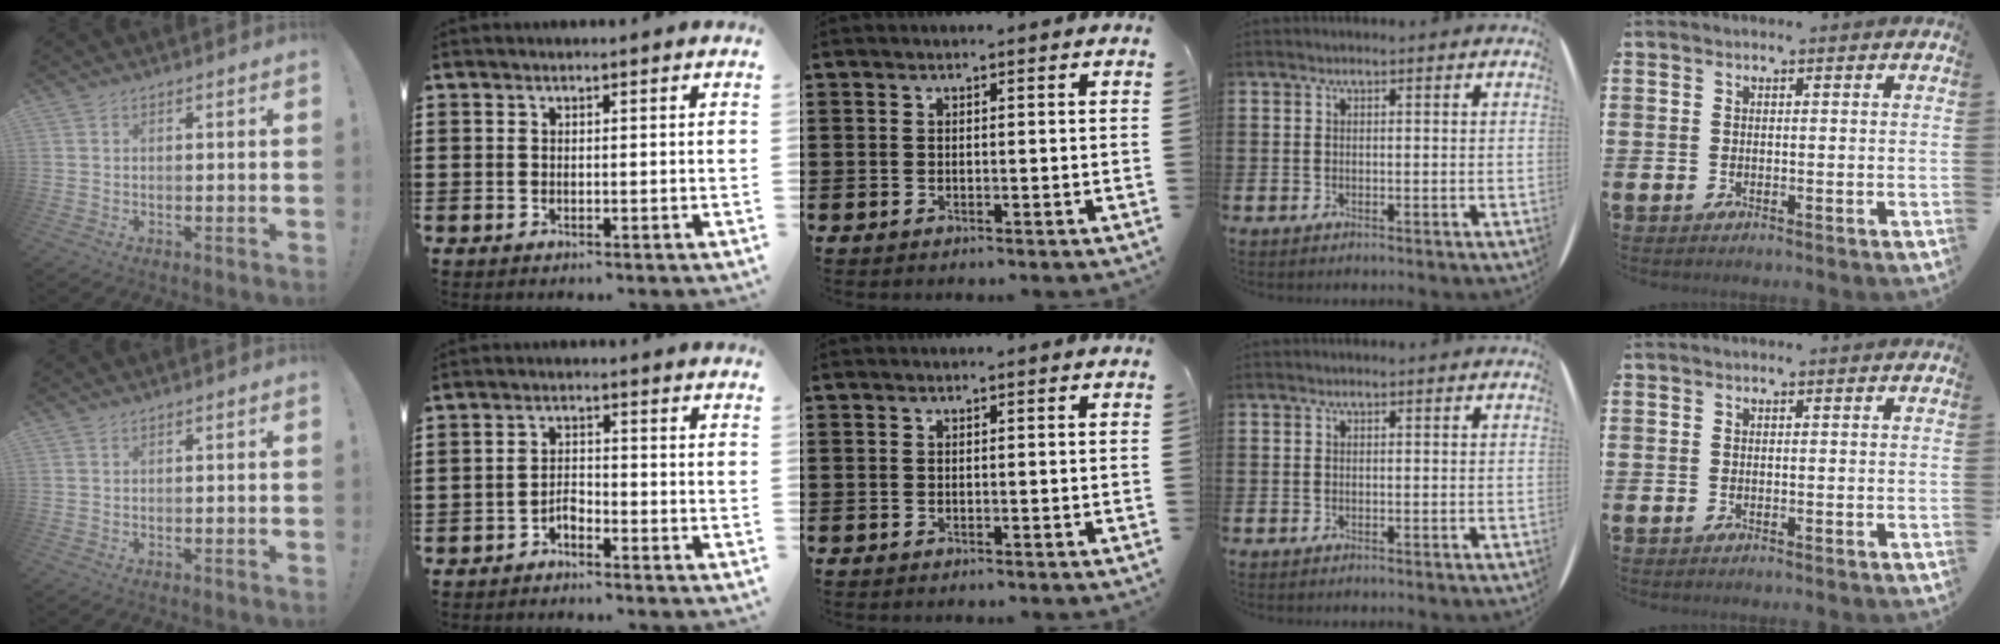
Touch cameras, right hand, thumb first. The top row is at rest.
{"index": {"total": 2.2, "force": [-1.9, 0.8, 0.9], "torque": [-0.022, 0.005, -0.039]}}